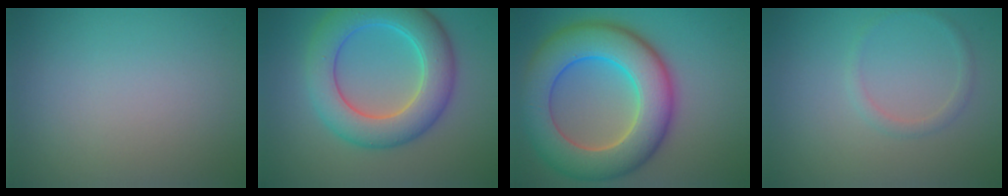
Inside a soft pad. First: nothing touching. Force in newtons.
{"total": 7.7, "press": 7.7, "slide": 0.2}
{"total": 10.9, "press": 10.9, "slide": 0.7}
{"total": 1.2, "press": 1.2, "slide": 0.2}